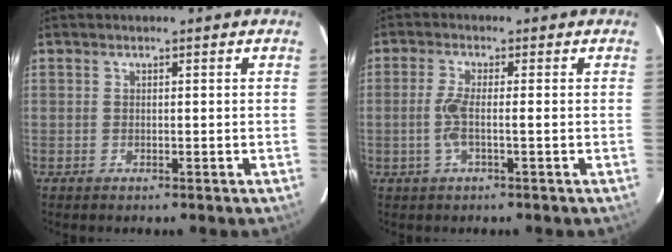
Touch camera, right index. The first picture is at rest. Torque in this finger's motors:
{"motor_torque": [0.51, -0.13, 0.16, 0.08]}